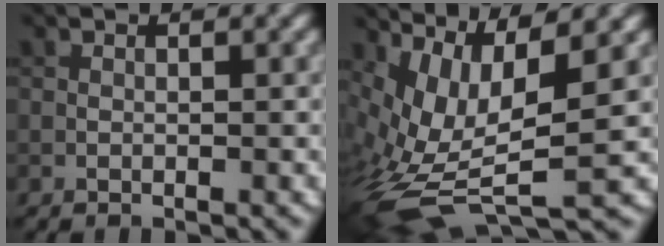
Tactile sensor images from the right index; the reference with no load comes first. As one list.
[{"total": 10.2, "force": [-0.2, 4.5, 9.2], "torque": [-0.202, -0.017, 0.014]}]